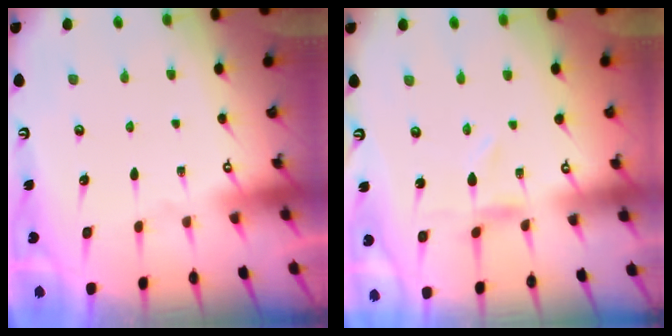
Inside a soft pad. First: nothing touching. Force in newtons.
{"total": 0.0}